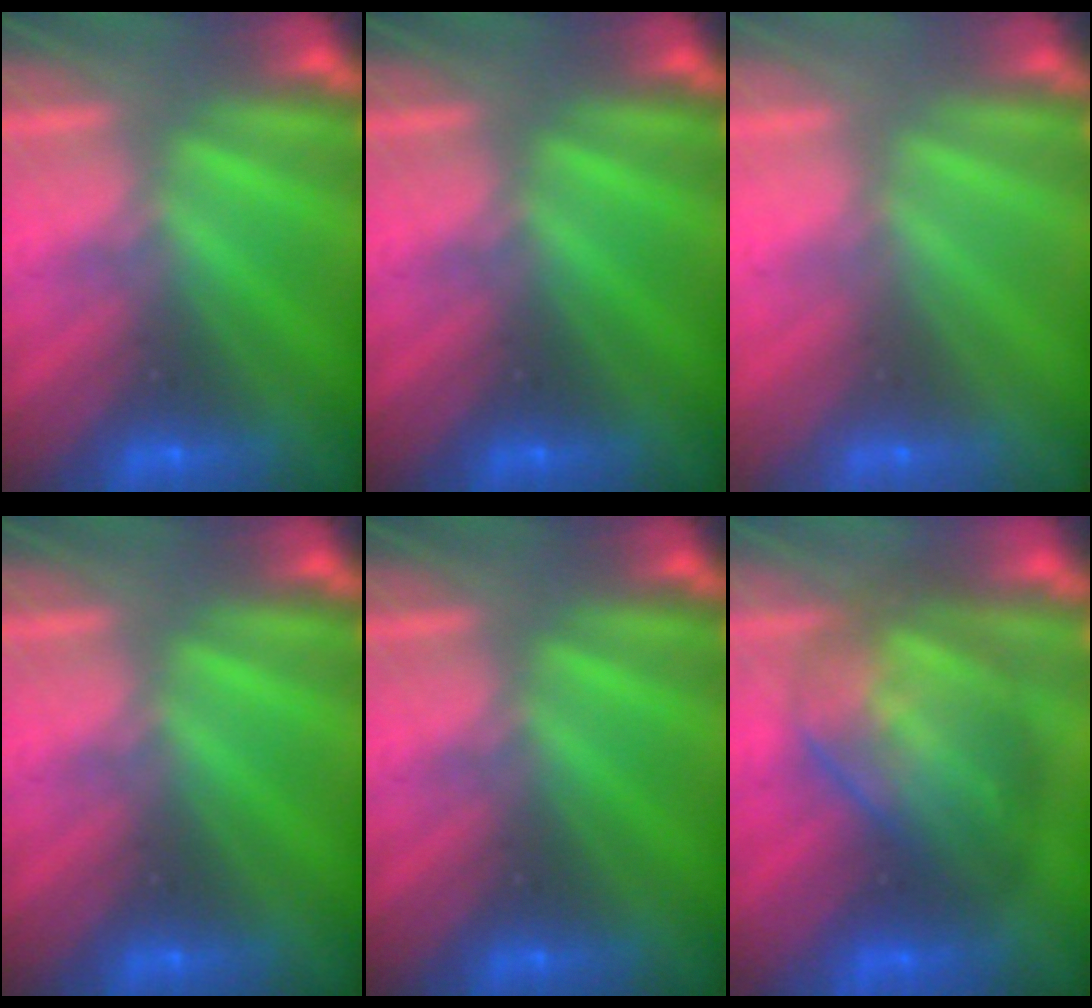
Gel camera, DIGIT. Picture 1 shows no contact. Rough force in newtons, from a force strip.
{"total": 0.0}
{"total": 2.9}
{"total": 0.0}
{"total": 0.0}
{"total": 7.0}